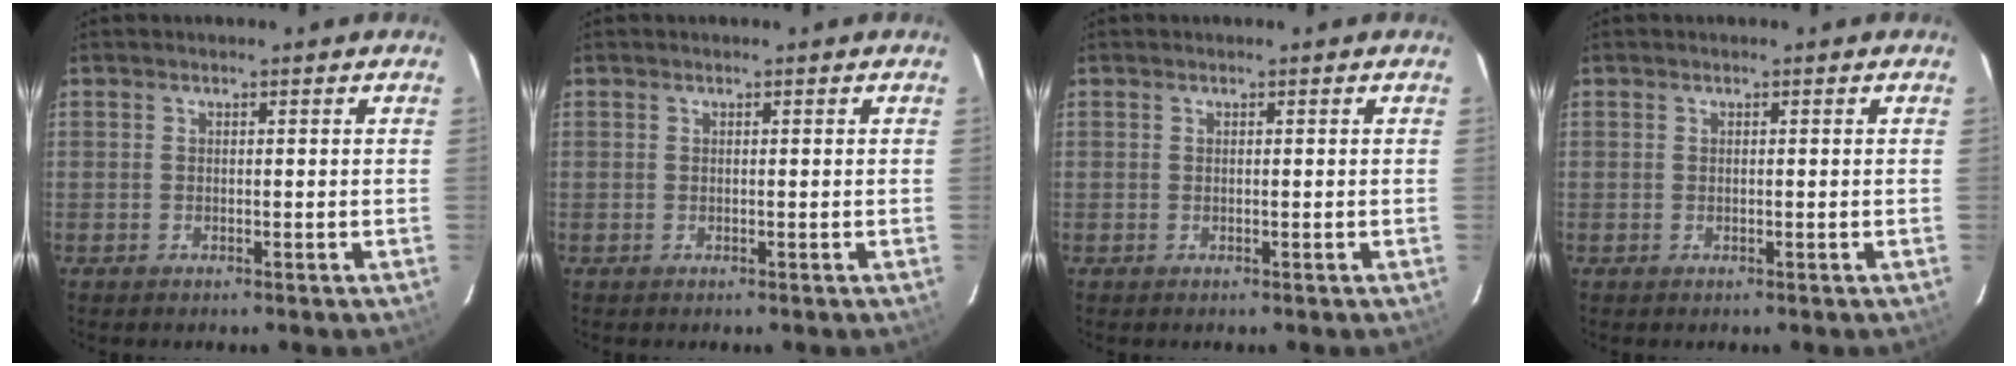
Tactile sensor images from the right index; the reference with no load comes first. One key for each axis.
{"total": 0.0}
{"total": 0.0}
{"total": 0.0}